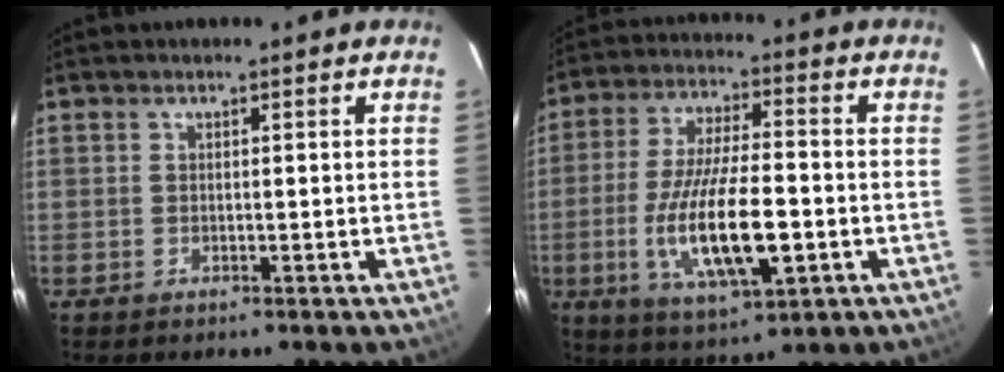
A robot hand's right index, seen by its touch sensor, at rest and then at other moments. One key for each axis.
{"total": 16.1, "fx": -4.0, "fy": 4.7, "fz": 14.9, "tx": -0.297, "ty": -0.018, "tz": -0.066}